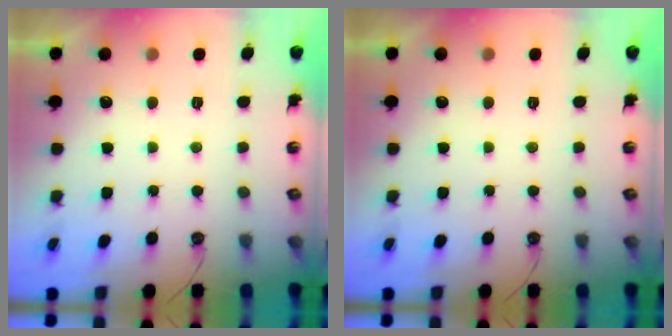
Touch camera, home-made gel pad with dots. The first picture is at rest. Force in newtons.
{"total": 0.0}